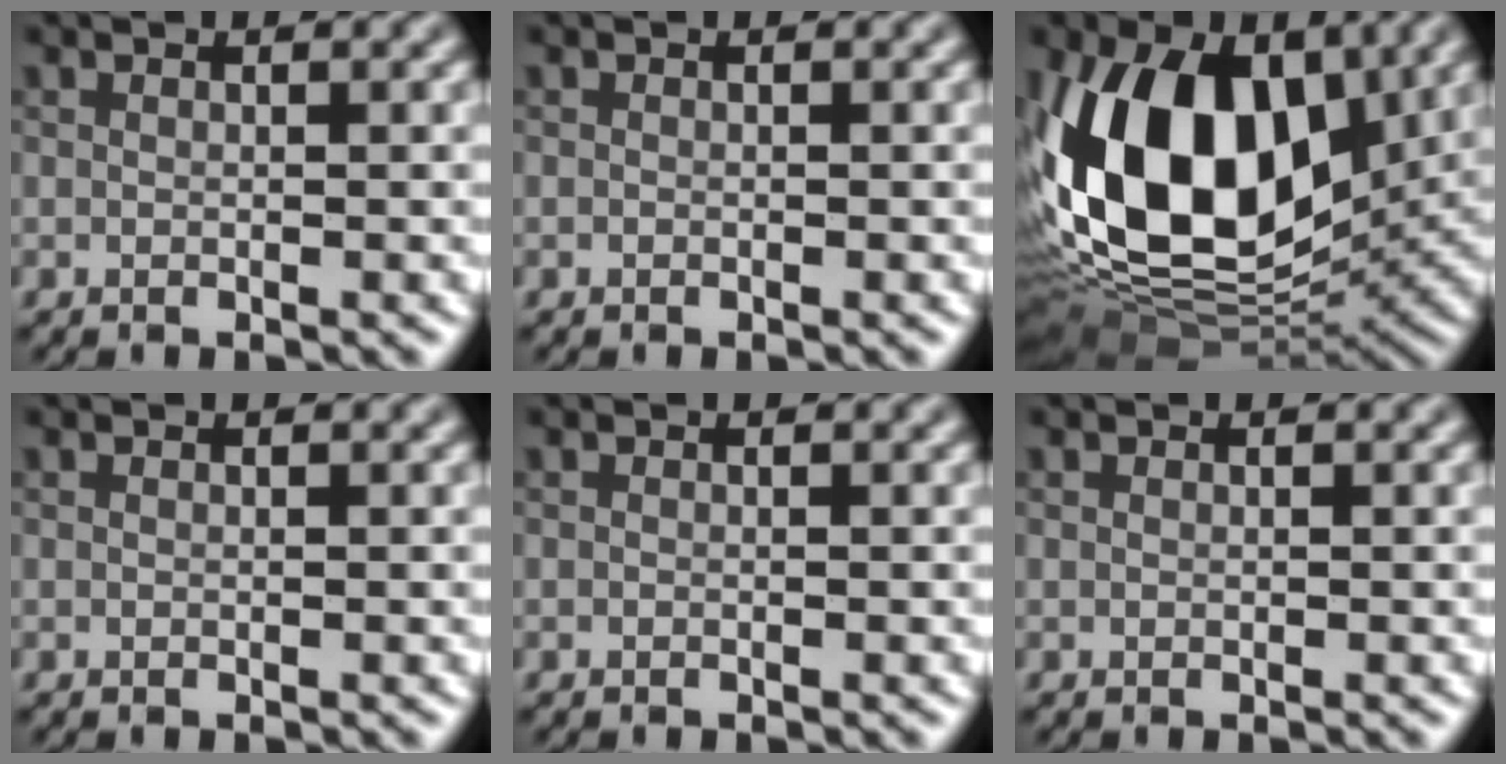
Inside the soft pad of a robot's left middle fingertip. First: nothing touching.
{"total": 0.0}
{"total": 15.0, "force": [1.9, 9.2, 11.6], "torque": [-0.221, -0.005, 0.018]}
{"total": 0.0}
{"total": 0.0}
{"total": 0.0}